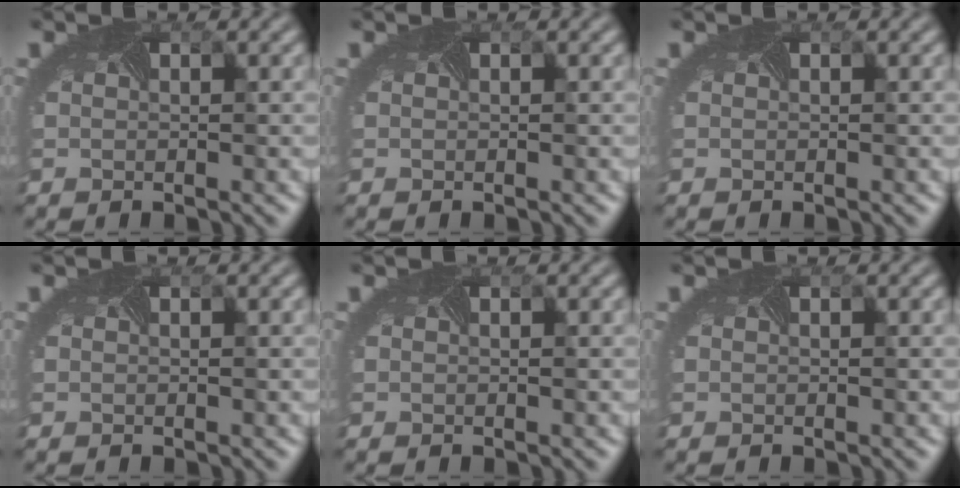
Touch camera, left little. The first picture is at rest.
{"total": 0.0}
{"total": 0.0}
{"total": 0.0}
{"total": 0.0}
{"total": 0.0}